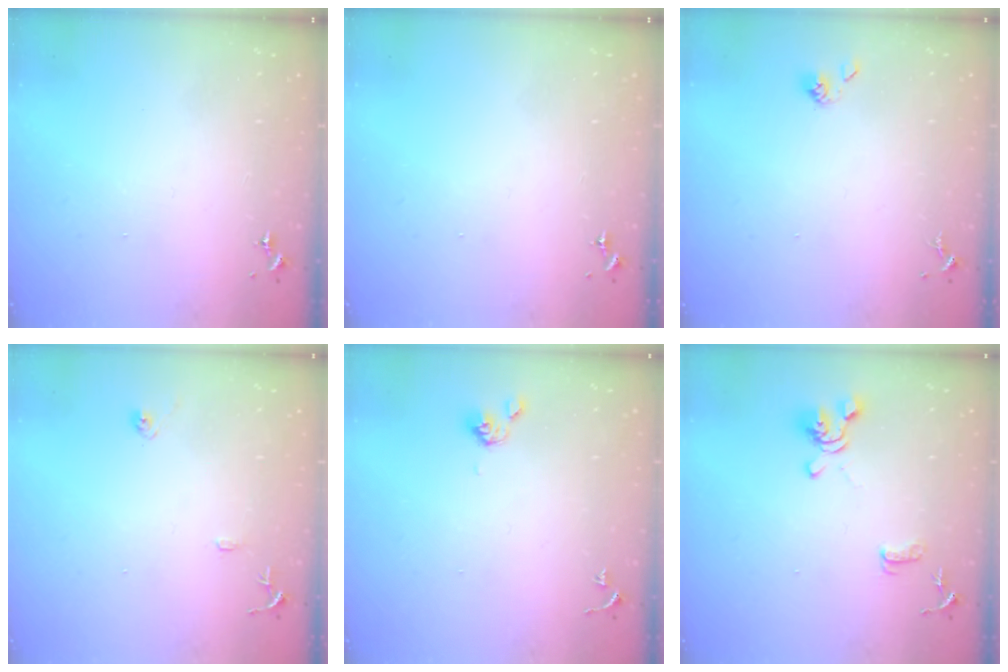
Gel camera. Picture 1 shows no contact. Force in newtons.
{"total": 0.0}
{"total": 3.6, "press": 3.4, "slide": 1.3}
{"total": 9.1, "press": 9.1, "slide": 0.8}
{"total": 5.1, "press": 4.9, "slide": 1.4}
{"total": 11.5, "press": 11.4, "slide": 1.6}